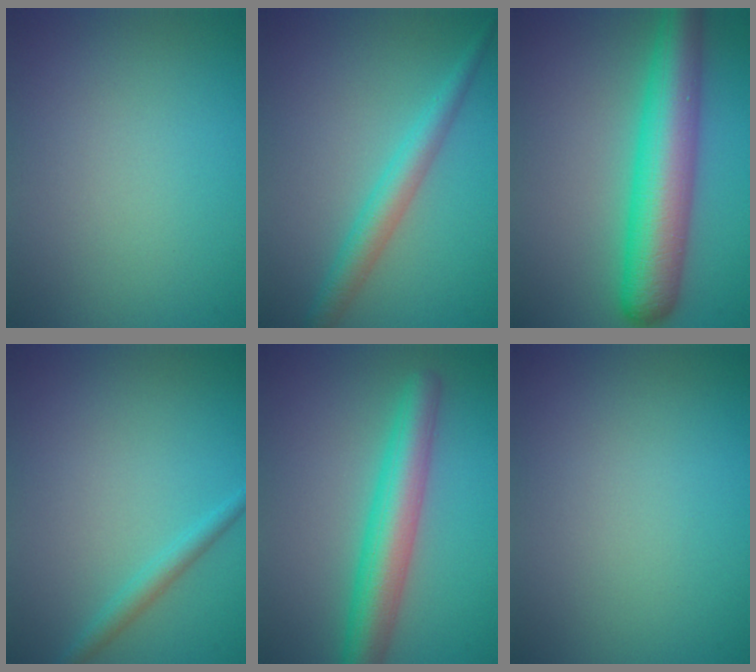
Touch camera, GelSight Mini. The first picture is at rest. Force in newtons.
{"total": 3.1, "press": 3.1, "slide": 0.1}
{"total": 8.4, "press": 8.4, "slide": 0.2}
{"total": 1.6, "press": 1.6, "slide": 0.1}
{"total": 5.6, "press": 5.6, "slide": 0.1}
{"total": 0.0}